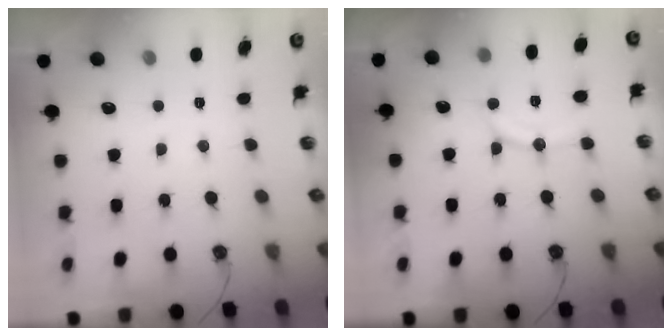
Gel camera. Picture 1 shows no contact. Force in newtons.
{"total": 10.8, "press": 10.8, "slide": 1.1}